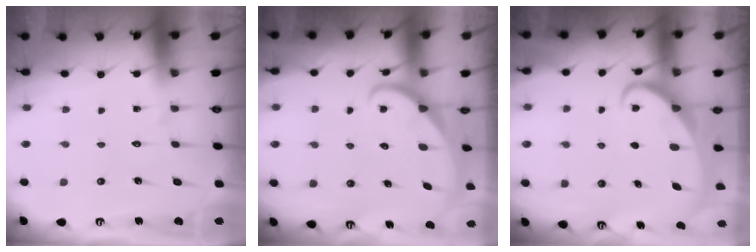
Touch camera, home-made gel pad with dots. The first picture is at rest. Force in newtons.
{"total": 1.7, "press": 1.6, "slide": 0.1}
{"total": 2.6, "press": 2.6, "slide": 0.4}